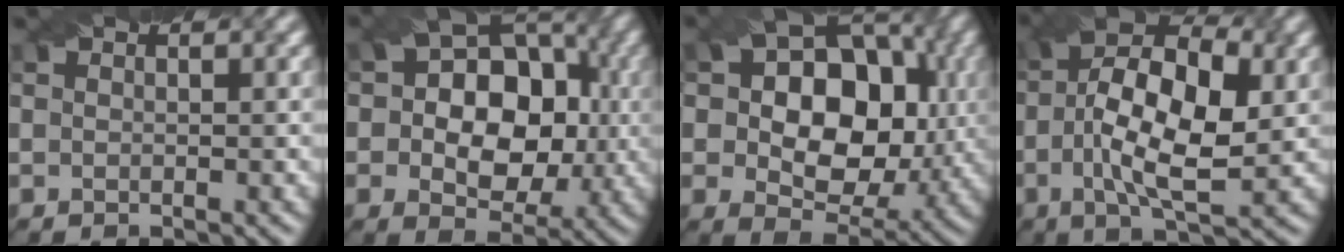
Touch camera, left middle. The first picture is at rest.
{"total": 10.7, "force": [0.4, 8.1, 7.1], "torque": [-0.080, 0.013, -0.003]}
{"total": 11.6, "force": [1.4, 8.4, 7.9], "torque": [-0.118, 0.004, 0.019]}
{"total": 10.1, "force": [-0.3, 4.5, 9.0], "torque": [-0.166, 0.007, -0.010]}